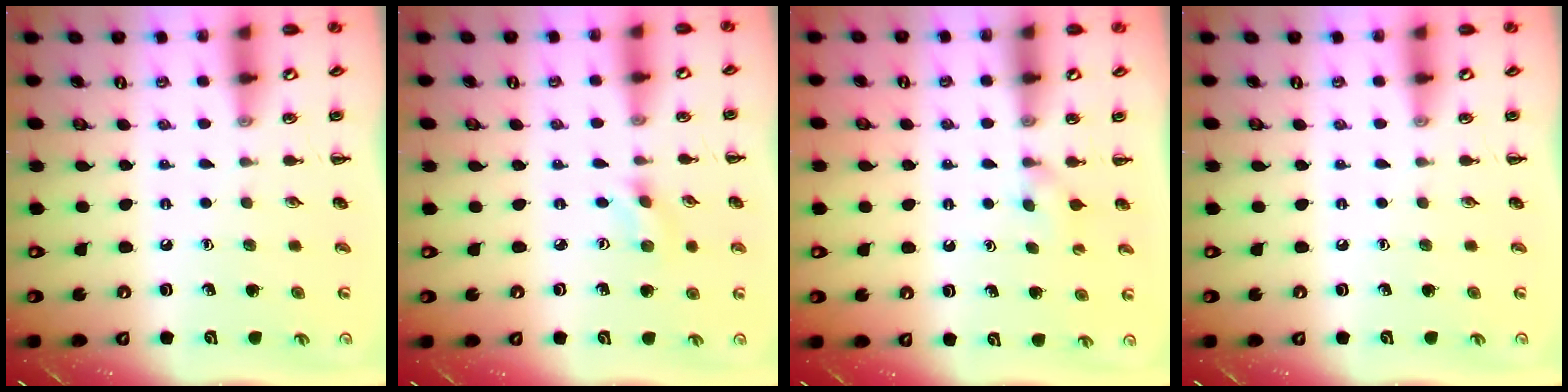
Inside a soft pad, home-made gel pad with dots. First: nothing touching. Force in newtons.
{"total": 1.4, "press": 1.3, "slide": 0.5}
{"total": 2.9, "press": 2.7, "slide": 1.2}
{"total": 0.0}